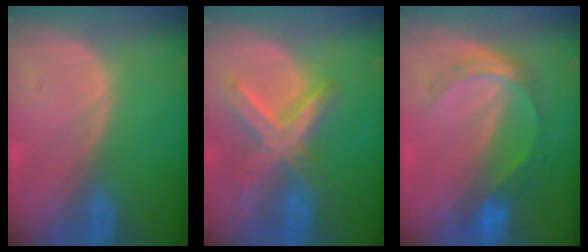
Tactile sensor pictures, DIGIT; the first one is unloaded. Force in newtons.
{"total": 8.1, "press": 7.0, "slide": 4.1}
{"total": 5.6, "press": 5.0, "slide": 2.5}